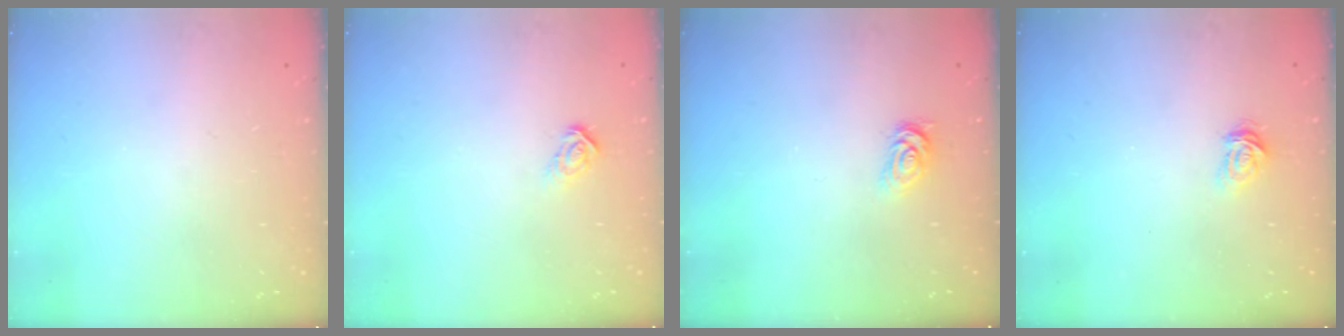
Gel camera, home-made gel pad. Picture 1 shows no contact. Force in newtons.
{"total": 5.0, "press": 5.0, "slide": 0.2}
{"total": 1.8, "press": 1.8, "slide": 0.3}
{"total": 3.1, "press": 3.1, "slide": 0.3}